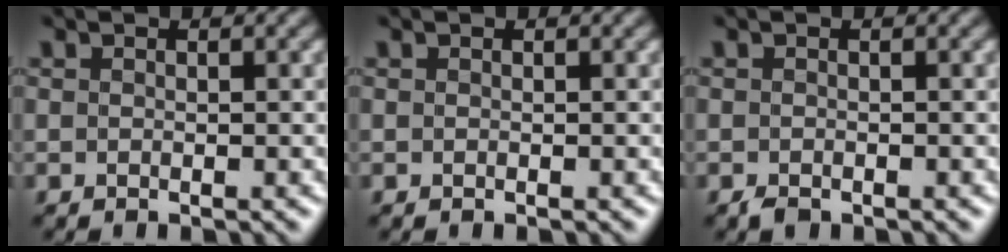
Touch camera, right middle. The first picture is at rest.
{"total": 0.0}
{"total": 0.8, "force": [-0.6, 0.3, 0.3], "torque": [-0.009, -0.002, -0.014]}